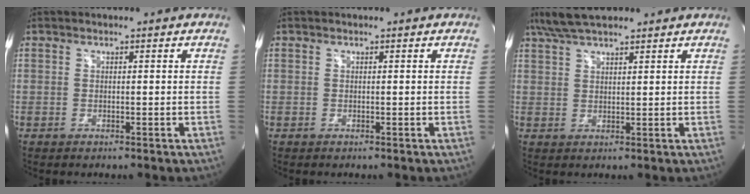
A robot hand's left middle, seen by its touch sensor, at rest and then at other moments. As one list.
[{"total": 0.0}, {"total": 7.8, "force": [6.2, 1.7, 4.4], "torque": [-0.085, 0.028, 0.114]}]